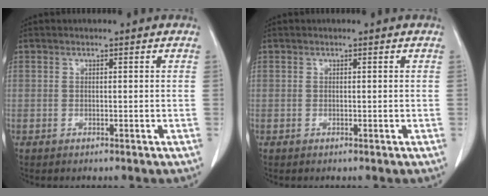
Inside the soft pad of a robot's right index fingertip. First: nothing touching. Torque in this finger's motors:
{"motor_torque": [0.00, 0.00, 0.00, 0.00]}